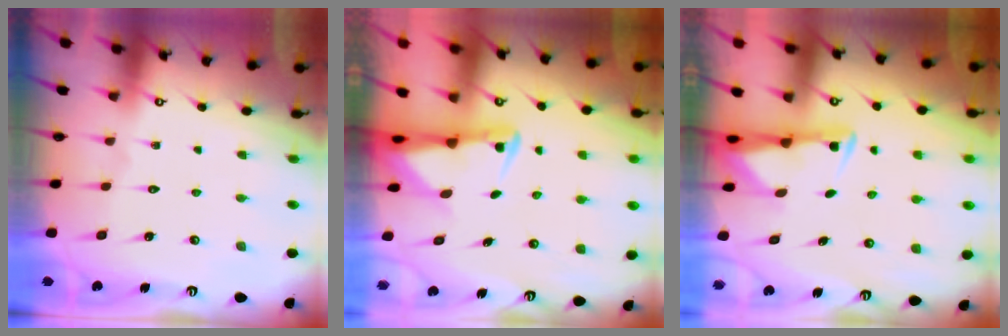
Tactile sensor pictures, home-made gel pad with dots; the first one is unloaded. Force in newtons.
{"total": 2.9, "press": 2.8, "slide": 0.6}
{"total": 3.0, "press": 2.9, "slide": 0.5}